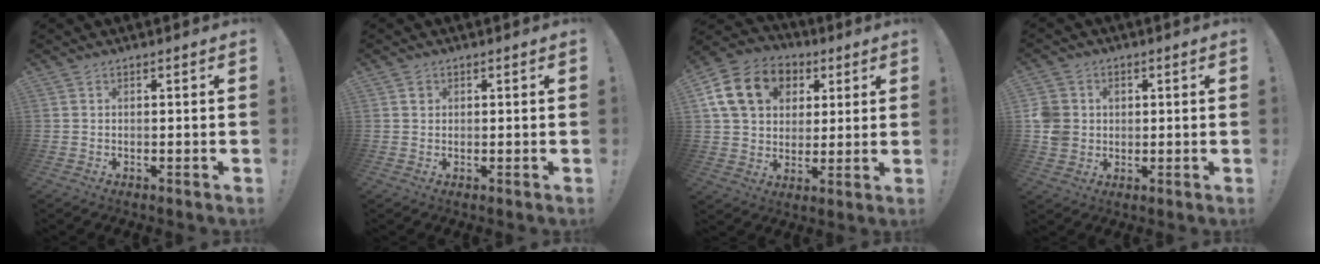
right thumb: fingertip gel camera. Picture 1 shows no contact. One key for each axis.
{"total": 1.3, "fx": 0.6, "fy": 1.1, "fz": 0.3, "tx": 0.007, "ty": -0.003, "tz": 0.007}
{"total": 18.3, "fx": 6.2, "fy": 14.2, "fz": 9.8, "tx": -0.144, "ty": -0.007, "tz": 0.127}
{"total": 7.4, "fx": 0.4, "fy": 6.9, "fz": 2.6, "tx": -0.062, "ty": 0.004, "tz": 0.010}